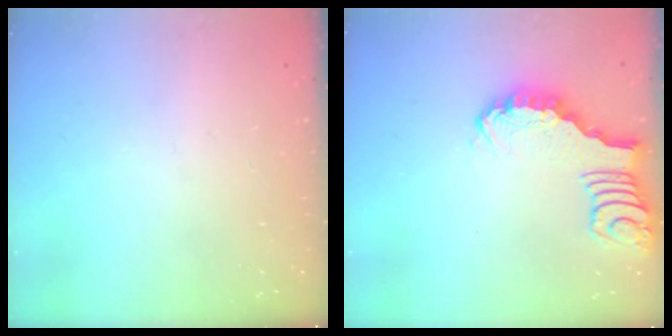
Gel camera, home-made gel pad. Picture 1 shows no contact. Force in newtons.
{"total": 2.7, "press": 2.7, "slide": 0.4}